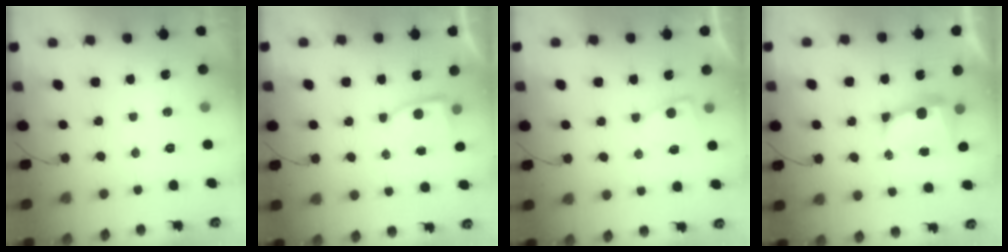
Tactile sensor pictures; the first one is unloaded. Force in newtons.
{"total": 2.8, "press": 2.8, "slide": 0.3}
{"total": 2.9, "press": 2.9, "slide": 0.3}
{"total": 6.8, "press": 6.8, "slide": 0.3}